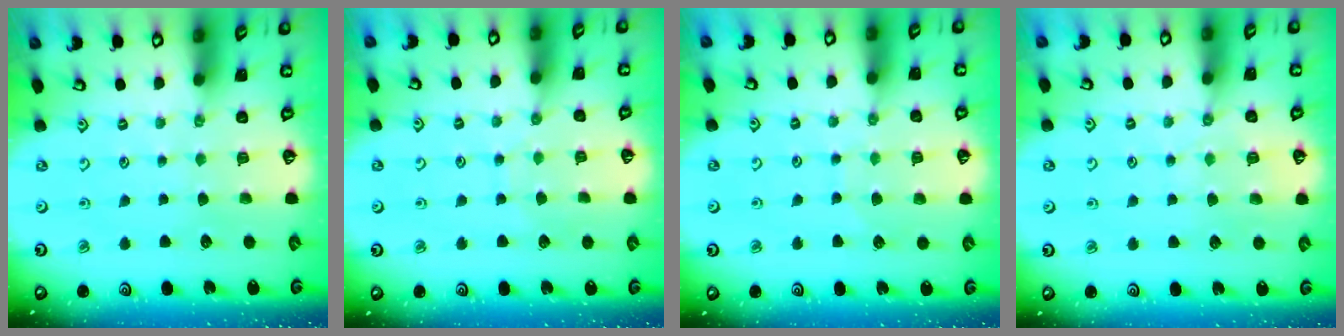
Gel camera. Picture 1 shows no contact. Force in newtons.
{"total": 6.5, "press": 6.5, "slide": 0.6}
{"total": 5.6, "press": 5.6, "slide": 0.3}
{"total": 4.0, "press": 3.9, "slide": 0.5}